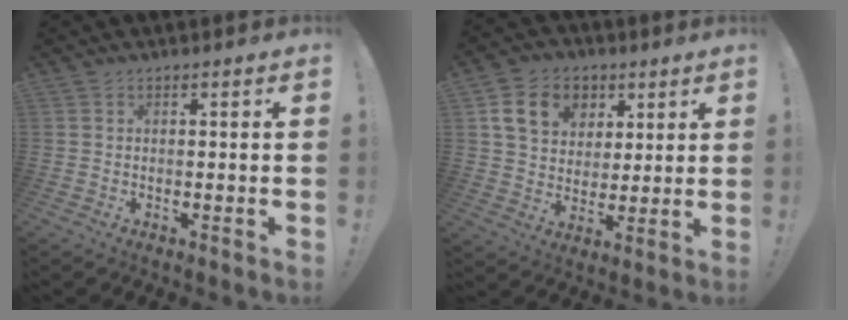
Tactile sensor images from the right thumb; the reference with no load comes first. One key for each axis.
{"total": 13.4, "fx": 5.7, "fy": 10.5, "fz": 6.1, "tx": -0.096, "ty": -0.015, "tz": 0.114}